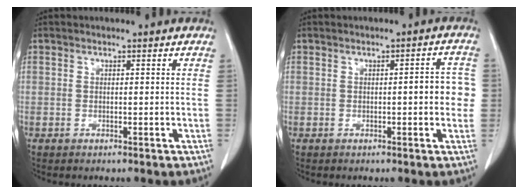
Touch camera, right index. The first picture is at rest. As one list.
[{"total": 3.9, "force": [-0.2, 1.1, 3.8], "torque": [-0.042, 0.009, -0.006]}]